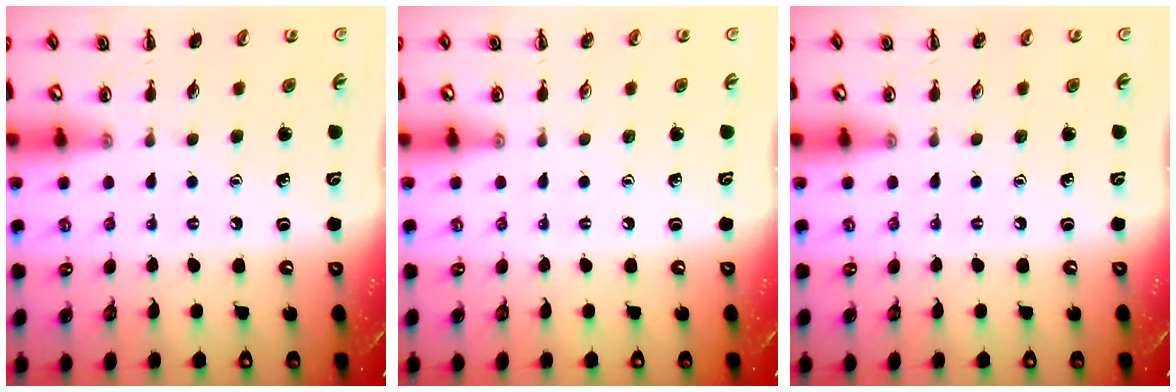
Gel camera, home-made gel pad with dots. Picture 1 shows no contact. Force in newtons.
{"total": 0.0}
{"total": 0.0}